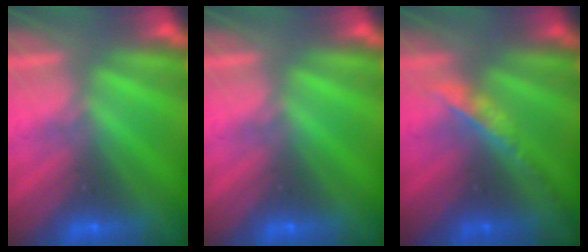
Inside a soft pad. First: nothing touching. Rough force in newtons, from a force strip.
{"total": 0.0}
{"total": 2.4}